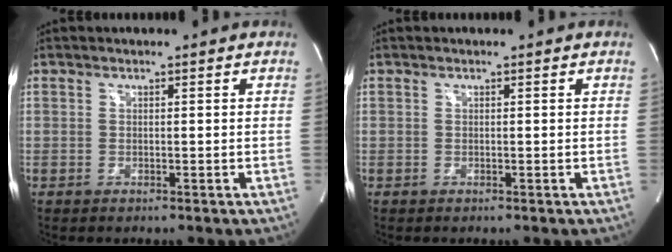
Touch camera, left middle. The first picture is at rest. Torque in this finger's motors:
{"motor_torque": [-0.07, -0.02, 0.04, 0.00]}